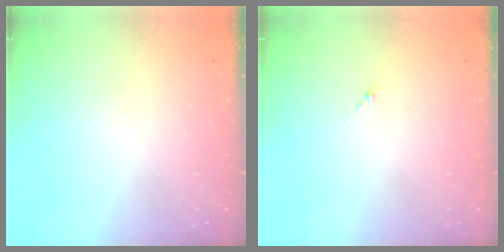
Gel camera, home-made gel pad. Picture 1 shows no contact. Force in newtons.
{"total": 0.0}